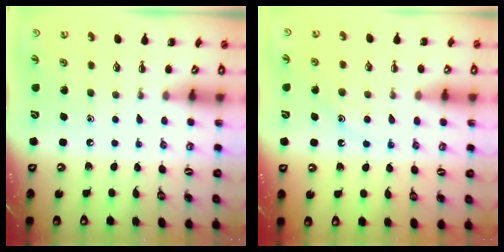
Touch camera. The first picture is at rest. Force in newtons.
{"total": 11.2, "press": 11.2, "slide": 1.1}